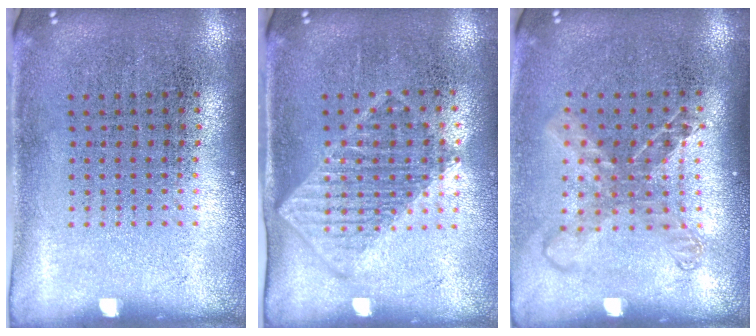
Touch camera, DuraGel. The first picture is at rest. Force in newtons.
{"total": 1.3, "press": 1.1, "slide": 0.6}
{"total": 1.5, "press": 1.3, "slide": 0.9}